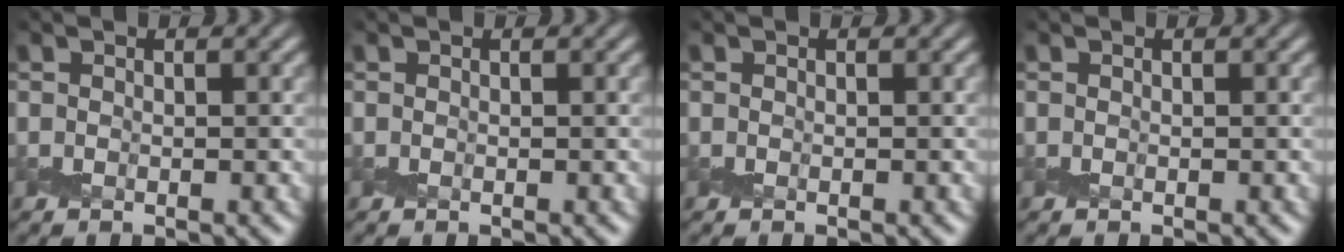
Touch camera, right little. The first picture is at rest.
{"total": 0.0}
{"total": 0.0}
{"total": 0.0}